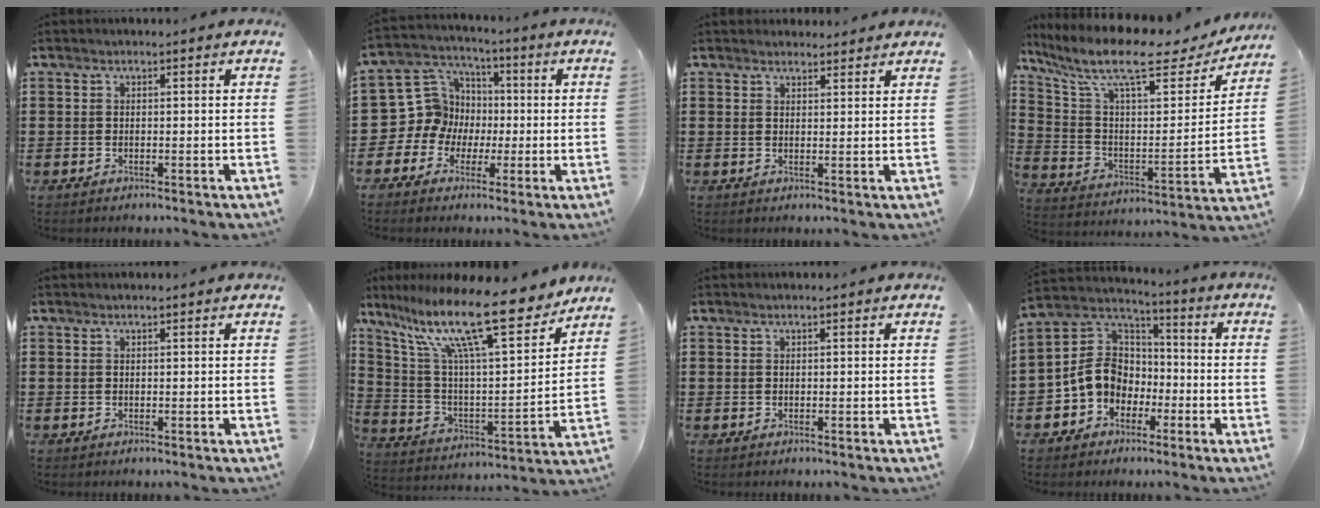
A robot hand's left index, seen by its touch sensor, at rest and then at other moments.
{"total": 8.9, "force": [-0.6, 8.8, 1.4], "torque": [-0.082, 0.001, -0.010]}
{"total": 2.2, "force": [2.1, 0.6, 0.0], "torque": [-0.005, 0.000, 0.042]}
{"total": 12.8, "force": [9.5, 2.9, 8.1], "torque": [-0.186, -0.053, 0.159]}
{"total": 0.0}
{"total": 16.9, "force": [12.4, 2.7, 11.3], "torque": [-0.238, -0.068, 0.206]}
{"total": 0.0}
{"total": 9.1, "force": [-2.3, 7.9, 3.9], "torque": [-0.128, 0.011, -0.053]}